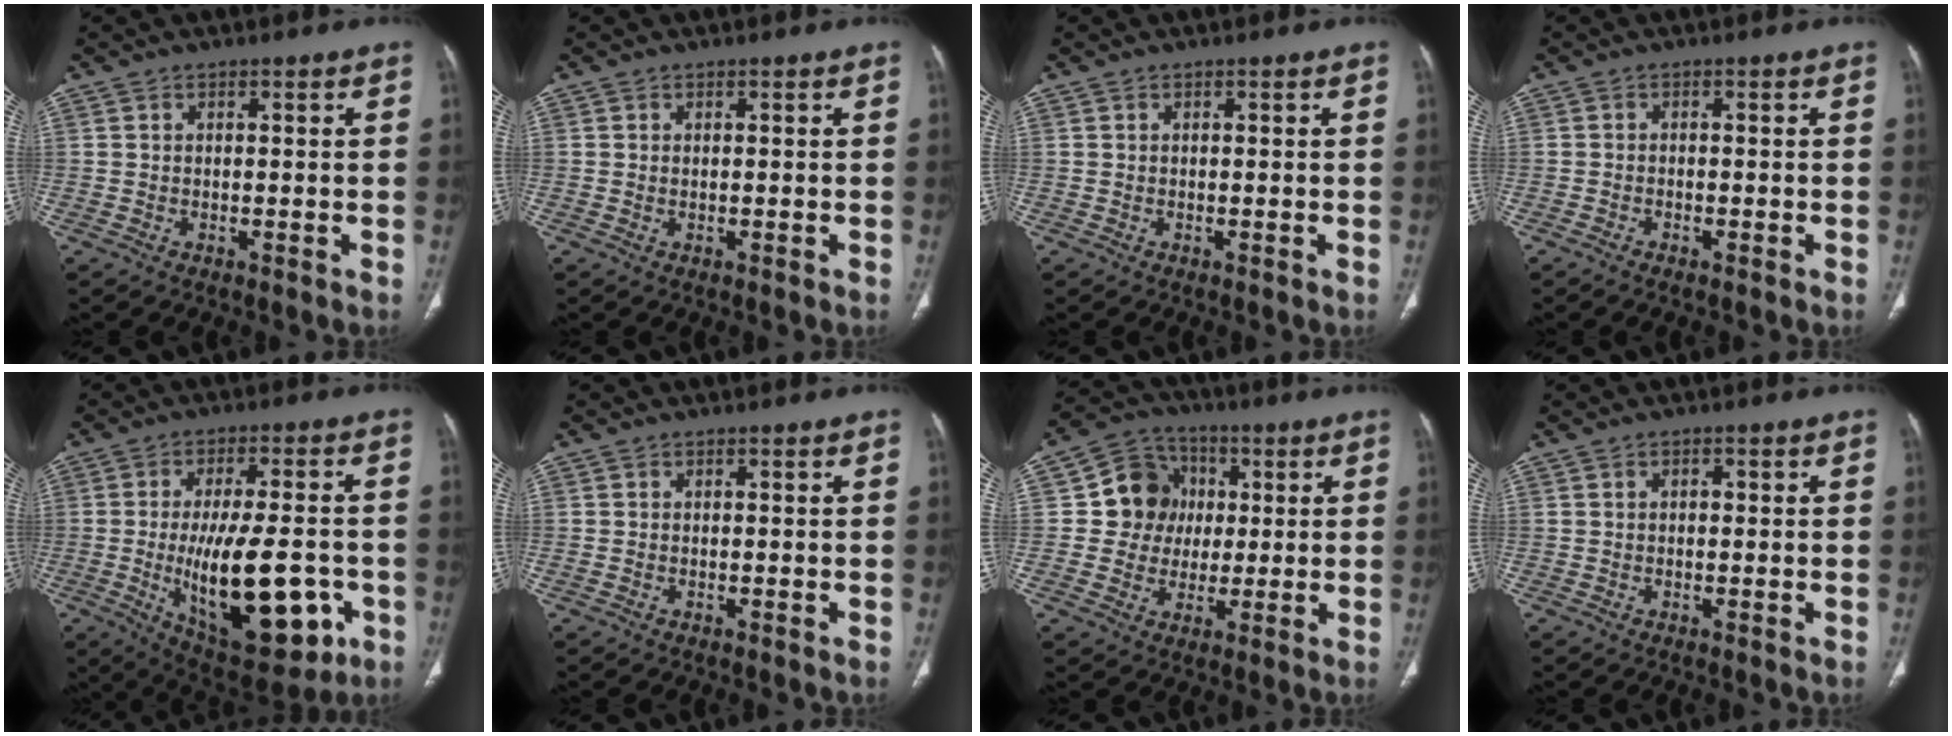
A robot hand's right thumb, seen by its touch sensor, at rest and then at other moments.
{"total": 0.0}
{"total": 0.0}
{"total": 1.2, "force": [-0.8, 0.4, 0.7], "torque": [-0.021, 0.000, -0.016]}
{"total": 21.5, "force": [-5.2, 9.0, 18.8], "torque": [-0.284, 0.004, -0.056]}
{"total": 0.0}
{"total": 10.4, "force": [1.2, 9.6, 3.6], "torque": [-0.013, 0.009, 0.016]}
{"total": 0.8, "force": [0.0, 0.6, 0.6], "torque": [-0.007, 0.003, -0.001]}